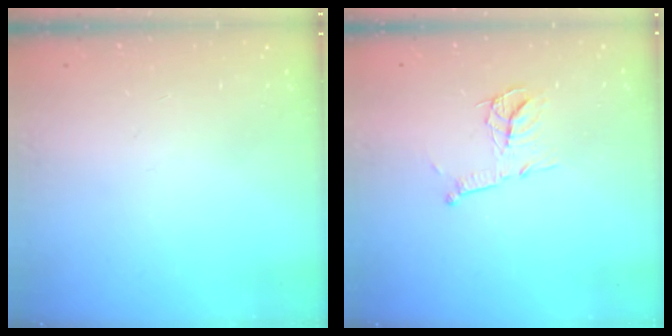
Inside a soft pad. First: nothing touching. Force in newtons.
{"total": 11.7, "press": 11.7, "slide": 0.7}